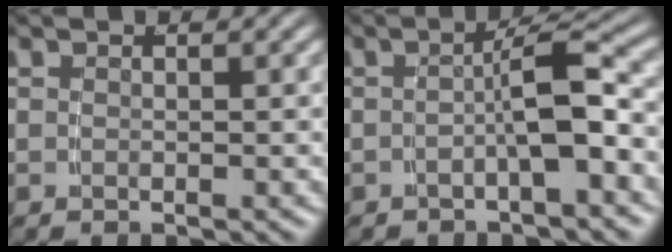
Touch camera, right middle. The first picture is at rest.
{"total": 3.4, "force": [-1.3, -0.3, 3.1], "torque": [-0.040, 0.006, -0.020]}